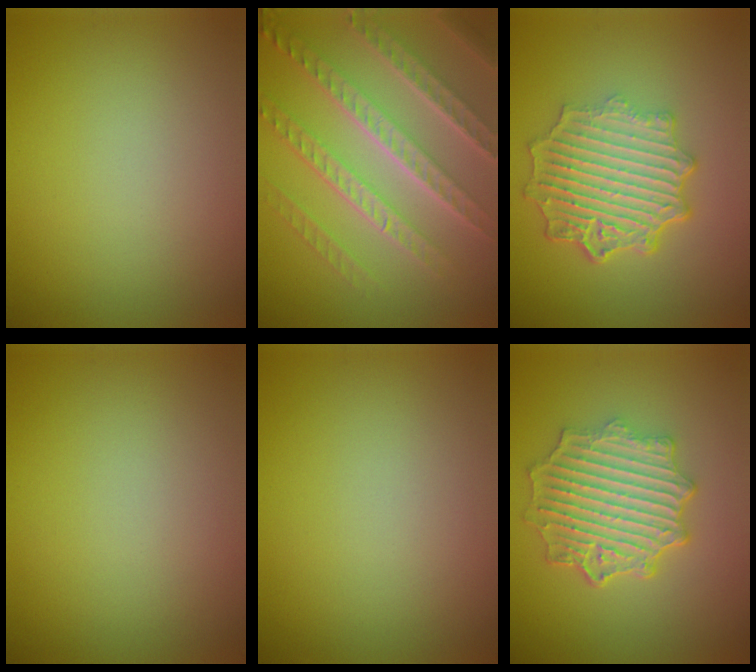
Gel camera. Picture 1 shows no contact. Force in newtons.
{"total": 7.5, "press": 5.3, "slide": 5.3}
{"total": 6.9, "press": 5.3, "slide": 4.4}
{"total": 0.0}
{"total": 0.0}
{"total": 6.1, "press": 5.1, "slide": 3.3}